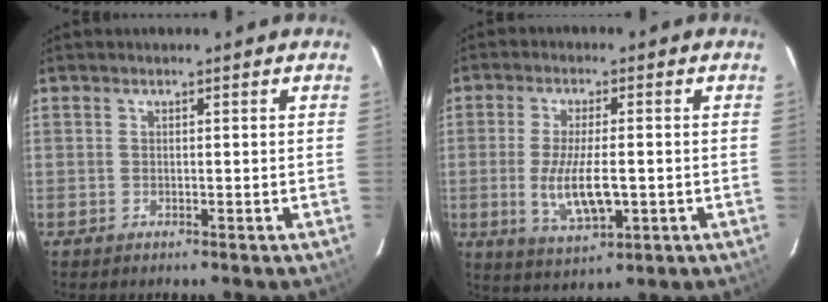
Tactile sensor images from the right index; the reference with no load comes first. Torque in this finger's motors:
{"motor_torque": [0.48, -0.15, 0.37, 0.10]}